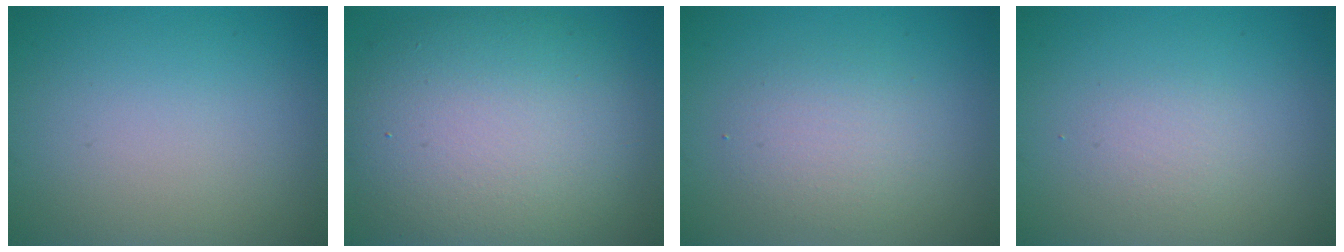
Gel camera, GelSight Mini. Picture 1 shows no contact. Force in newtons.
{"total": 11.5, "press": 11.4, "slide": 1.2}
{"total": 2.6, "press": 2.6, "slide": 0.3}
{"total": 1.2, "press": 1.2, "slide": 0.0}